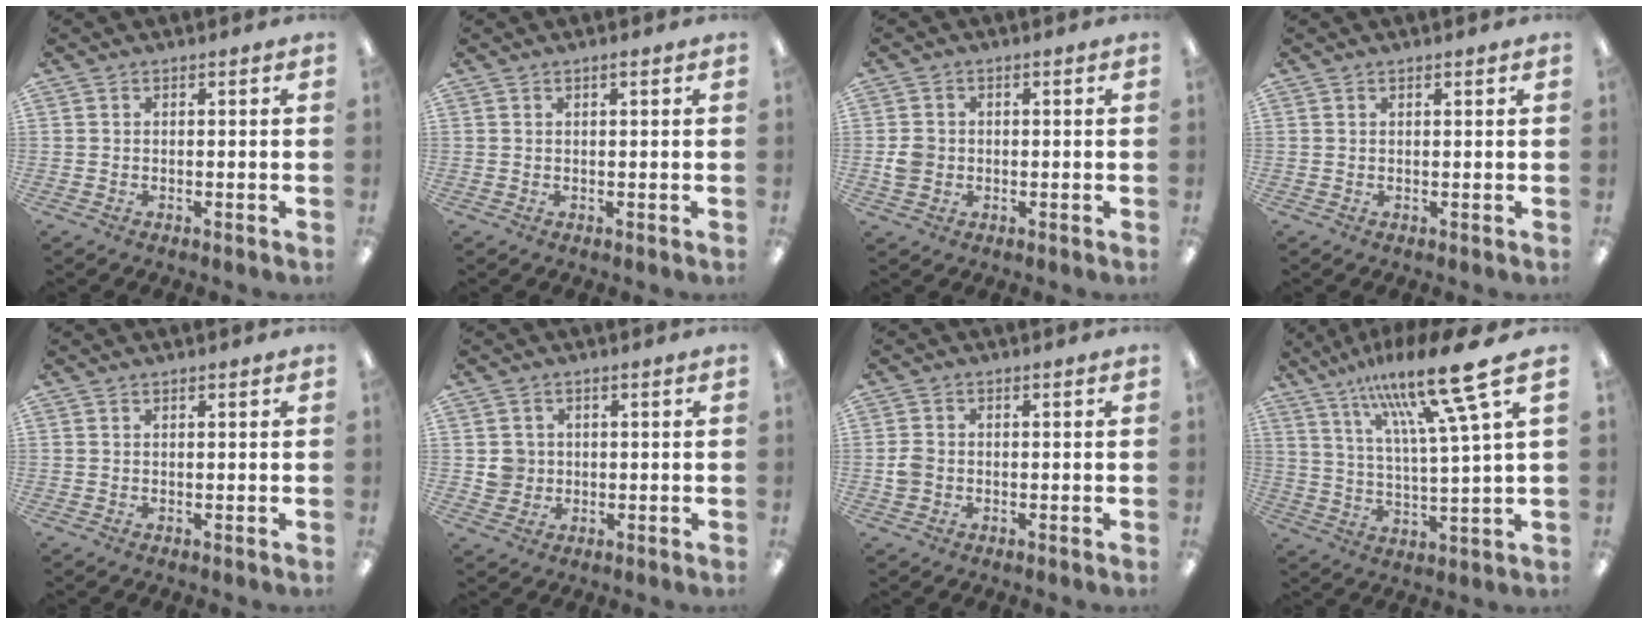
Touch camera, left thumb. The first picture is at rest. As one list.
[{"total": 1.1, "force": [0.6, 0.2, 0.9], "torque": [-0.019, 0.001, 0.010]}, {"total": 3.3, "force": [-0.4, 3.1, 1.2], "torque": [-0.013, 0.001, -0.009]}, {"total": 0.8, "force": [0.6, 0.2, 0.6], "torque": [-0.012, -0.001, 0.010]}, {"total": 0.7, "force": [0.5, 0.1, 0.5], "torque": [-0.010, 0.000, 0.008]}, {"total": 3.9, "force": [0.3, 3.9, 0.5], "torque": [-0.002, 0.002, 0.003]}, {"total": 3.0, "force": [-0.6, 2.6, 1.4], "torque": [-0.024, 0.005, -0.010]}, {"total": 19.5, "force": [12.6, 2.2, 14.7], "torque": [-0.251, -0.069, 0.191]}]